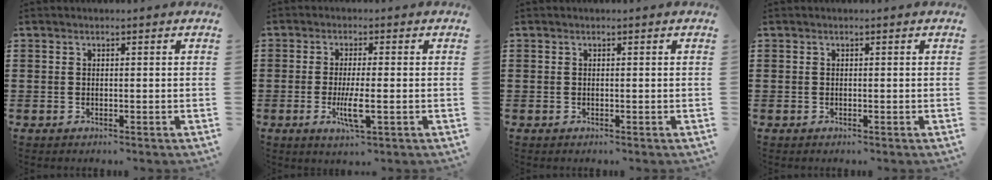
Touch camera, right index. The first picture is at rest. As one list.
[{"total": 4.9, "force": [-1.4, 0.7, 4.6], "torque": [-0.098, -0.014, -0.030]}, {"total": 0.0}, {"total": 0.0}]